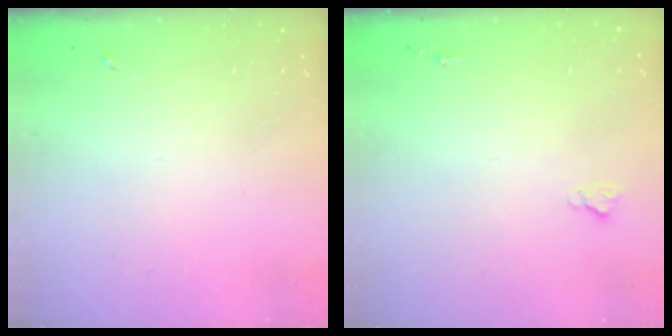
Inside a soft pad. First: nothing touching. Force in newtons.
{"total": 2.6, "press": 2.5, "slide": 0.3}